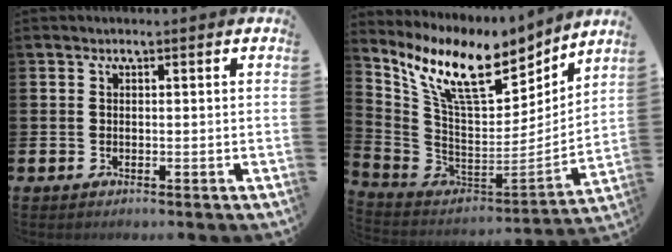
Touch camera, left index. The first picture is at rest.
{"total": 11.8, "force": [8.6, 4.5, 6.7], "torque": [-0.163, -0.051, 0.154]}